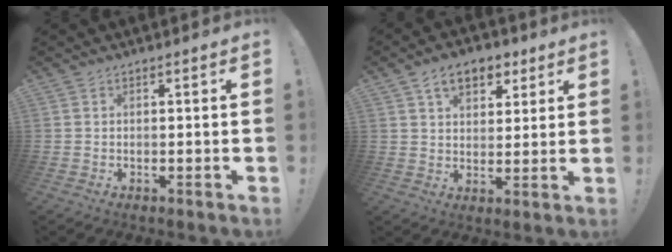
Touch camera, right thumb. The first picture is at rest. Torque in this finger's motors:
{"motor_torque": [0.56, 1.20, 0.13, 0.00, 0.01]}